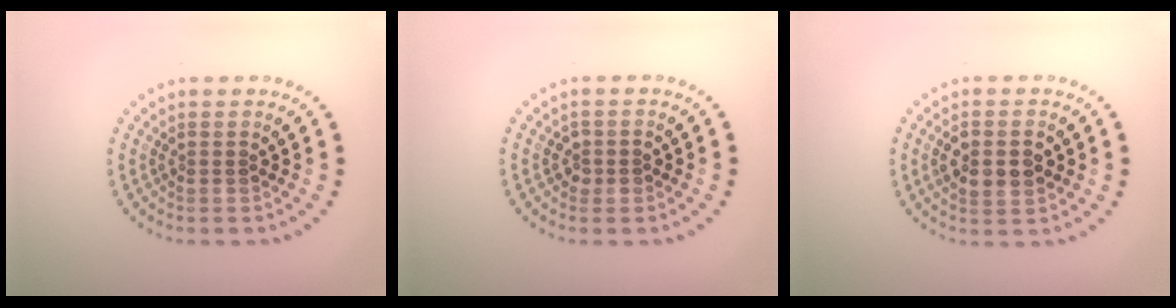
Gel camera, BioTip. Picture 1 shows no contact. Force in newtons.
{"total": 1.2, "press": 1.2, "slide": 0.3}
{"total": 3.5, "press": 3.5, "slide": 0.3}